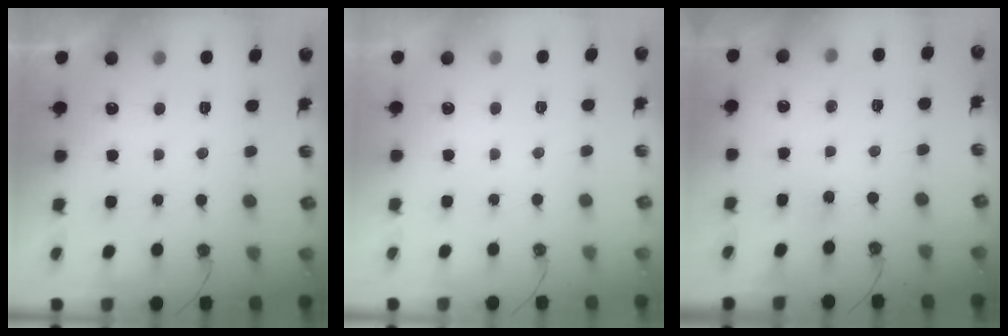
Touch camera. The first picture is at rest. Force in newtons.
{"total": 0.0}
{"total": 3.9, "press": 3.9, "slide": 0.5}